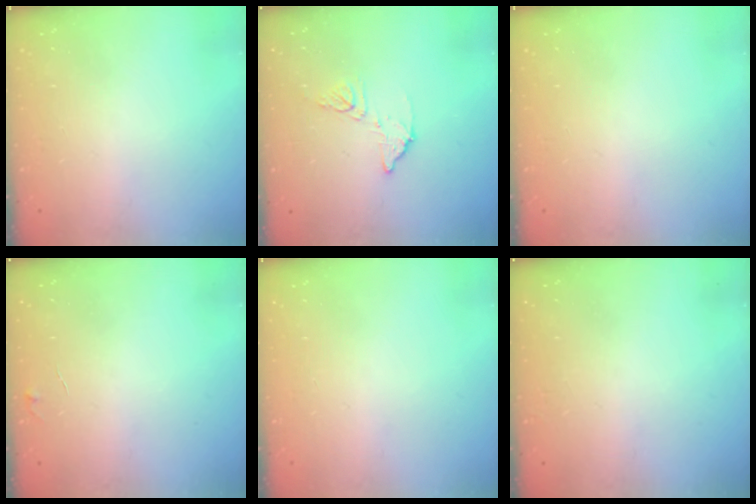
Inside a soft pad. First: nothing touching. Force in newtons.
{"total": 8.9, "press": 8.9, "slide": 0.5}
{"total": 0.0}
{"total": 5.0, "press": 5.0, "slide": 0.4}
{"total": 0.0}
{"total": 4.7, "press": 4.7, "slide": 0.3}